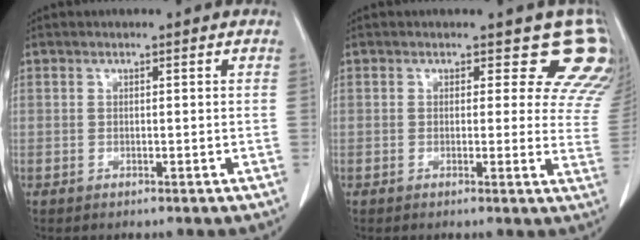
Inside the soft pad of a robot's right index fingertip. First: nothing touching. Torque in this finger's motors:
{"motor_torque": [0.18, 0.26, 0.07, 0.01]}